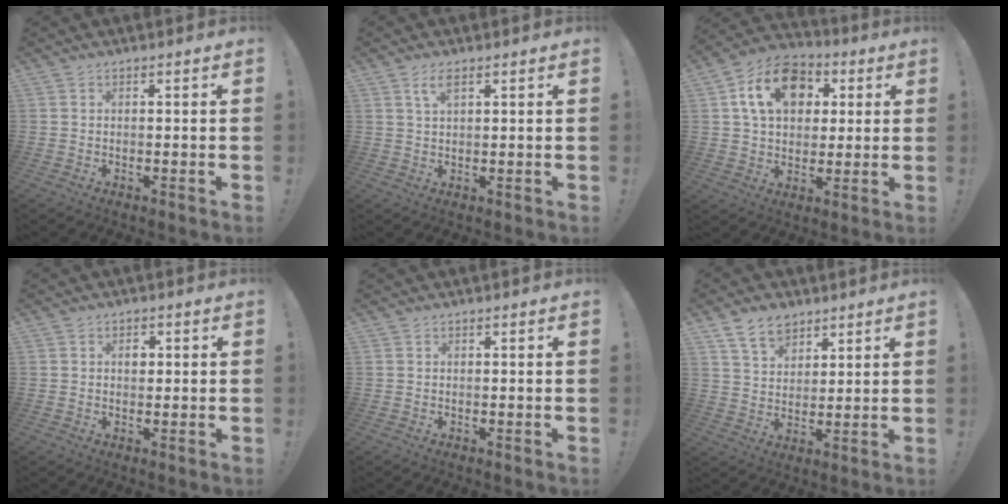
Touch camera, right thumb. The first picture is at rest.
{"total": 3.6, "force": [1.9, 1.2, 2.7], "torque": [-0.046, -0.004, 0.033]}
{"total": 15.9, "force": [5.4, 11.4, 9.7], "torque": [-0.140, -0.010, 0.103]}
{"total": 2.4, "force": [0.3, 1.8, 1.5], "torque": [-0.013, -0.001, -0.002]}
{"total": 0.0}
{"total": 9.6, "force": [6.5, 5.9, 4.0], "torque": [-0.065, -0.030, 0.124]}